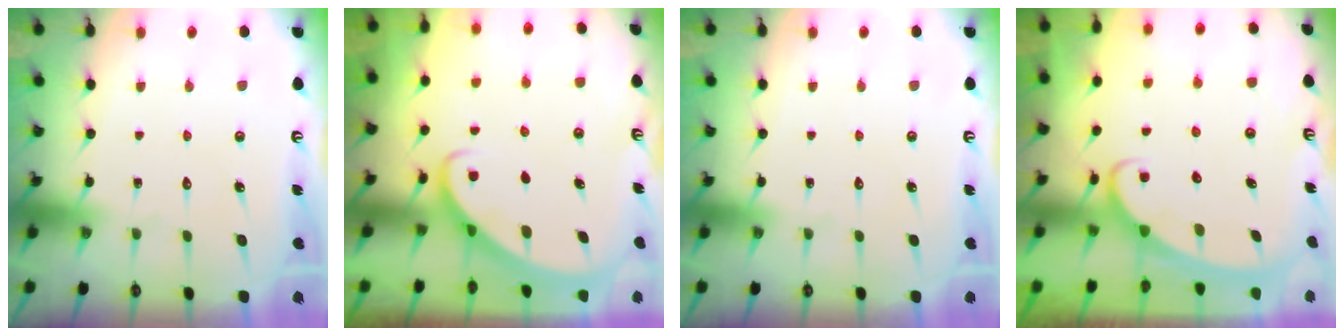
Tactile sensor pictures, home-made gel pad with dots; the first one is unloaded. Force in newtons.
{"total": 2.5, "press": 2.5, "slide": 0.2}
{"total": 0.0}
{"total": 2.4, "press": 2.4, "slide": 0.3}